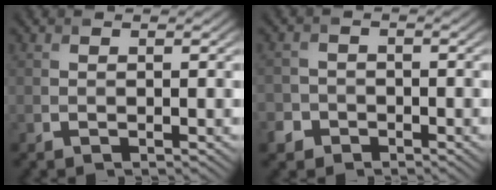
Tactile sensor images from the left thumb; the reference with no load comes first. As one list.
[{"total": 3.7, "force": [-2.3, 2.8, 0.5], "torque": [-0.001, -0.001, -0.054]}]